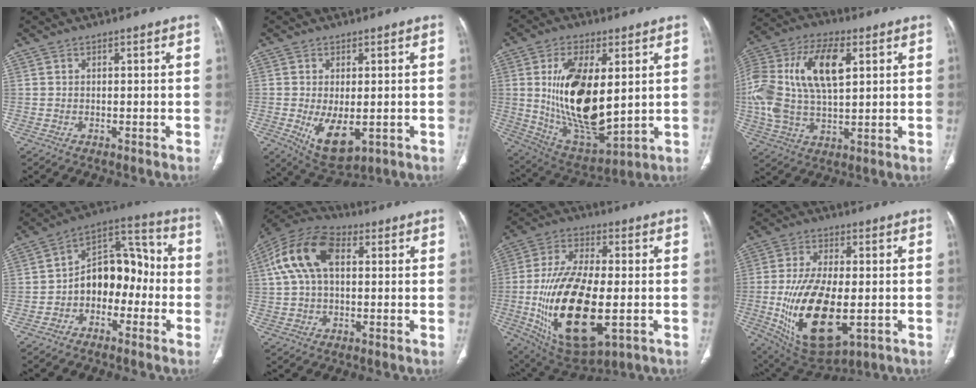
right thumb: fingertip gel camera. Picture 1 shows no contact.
{"total": 8.3, "force": [-1.7, 4.2, 6.9], "torque": [-0.110, -0.020, -0.011]}
{"total": 20.6, "force": [2.8, 9.9, 17.9], "torque": [-0.311, -0.027, 0.067]}
{"total": 19.5, "force": [4.0, 9.9, 16.3], "torque": [-0.340, 0.014, 0.067]}
{"total": 12.9, "force": [-2.6, 8.8, 9.1], "torque": [-0.099, 0.054, -0.056]}
{"total": 13.5, "force": [3.0, 8.1, 10.3], "torque": [-0.208, 0.032, 0.050]}
{"total": 23.5, "force": [-3.9, 10.5, 20.7], "torque": [-0.408, -0.010, -0.047]}
{"total": 19.3, "force": [-3.6, 9.3, 16.6], "torque": [-0.309, -0.014, -0.040]}